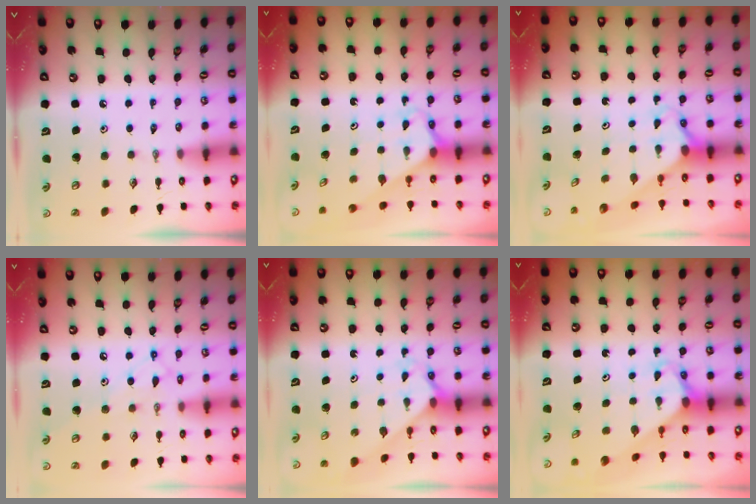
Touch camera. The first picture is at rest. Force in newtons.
{"total": 2.5, "press": 2.5, "slide": 0.3}
{"total": 2.3, "press": 2.3, "slide": 0.2}
{"total": 10.2, "press": 10.2, "slide": 0.8}
{"total": 2.5, "press": 2.5, "slide": 0.2}
{"total": 3.1, "press": 3.1, "slide": 0.2}